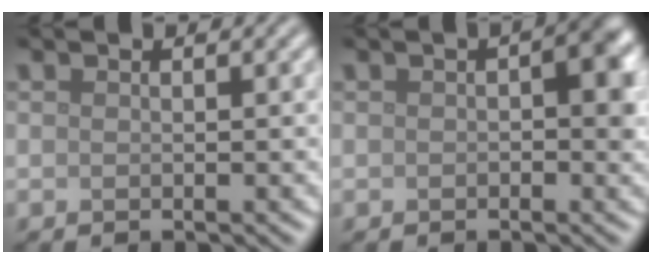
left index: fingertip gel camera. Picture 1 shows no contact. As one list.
[{"total": 3.4, "force": [0.4, 1.6, 3.0], "torque": [-0.029, 0.007, 0.000]}]